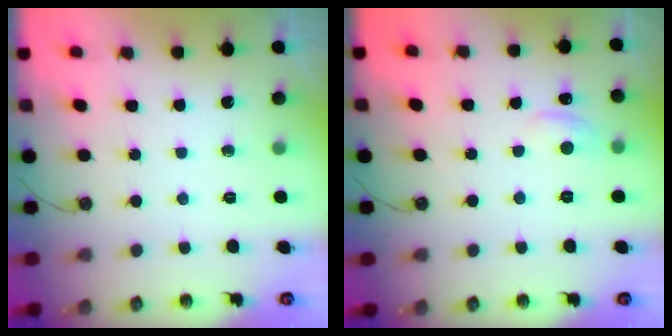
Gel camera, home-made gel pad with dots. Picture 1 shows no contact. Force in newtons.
{"total": 1.7, "press": 1.5, "slide": 0.7}